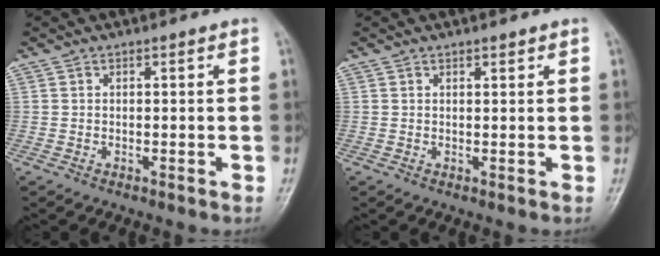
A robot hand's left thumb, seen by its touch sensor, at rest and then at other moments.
{"total": 1.0, "force": [0.8, 0.3, 0.5], "torque": [-0.007, -0.004, 0.012]}